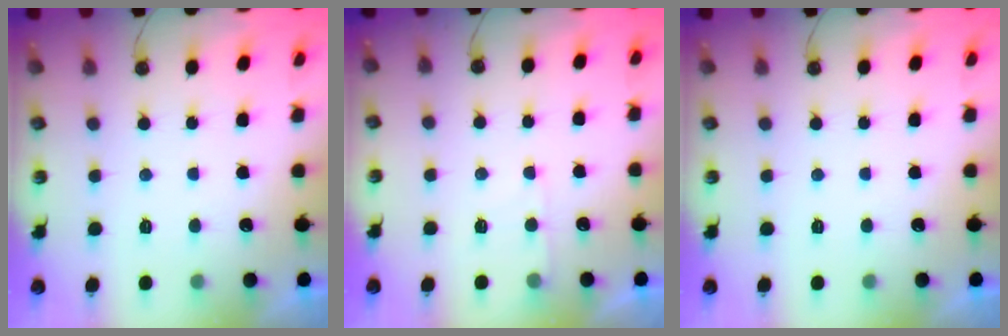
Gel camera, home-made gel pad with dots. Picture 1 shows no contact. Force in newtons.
{"total": 5.2, "press": 5.2, "slide": 0.6}
{"total": 0.0}